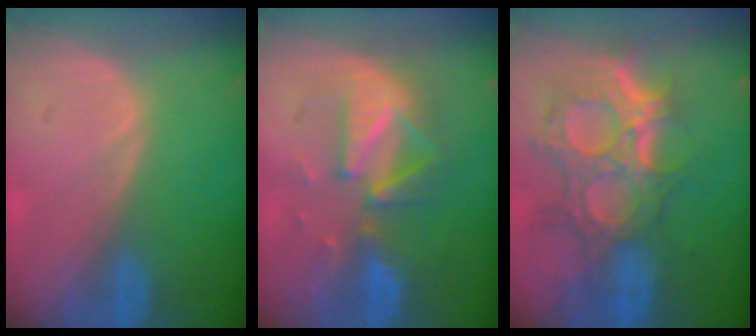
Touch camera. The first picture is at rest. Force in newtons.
{"total": 8.4, "press": 8.4, "slide": 0.9}
{"total": 12.1, "press": 10.8, "slide": 5.4}